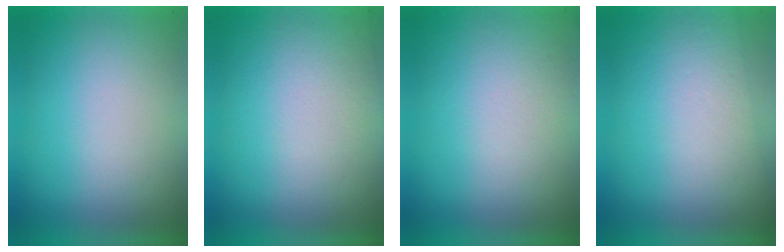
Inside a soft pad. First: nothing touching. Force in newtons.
{"total": 2.8}
{"total": 2.7}
{"total": 2.7}